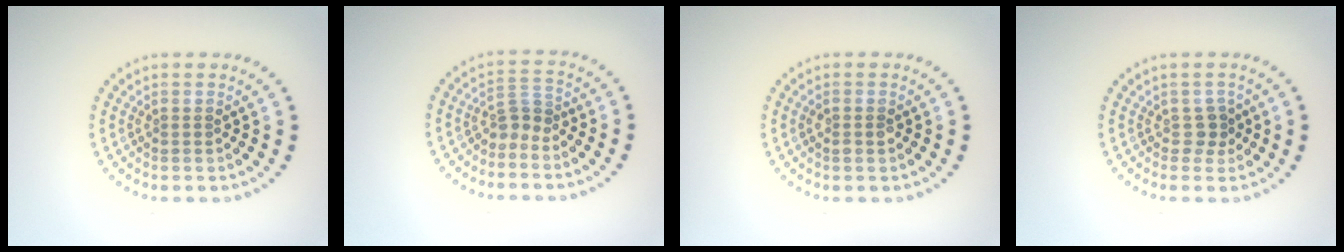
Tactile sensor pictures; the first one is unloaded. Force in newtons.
{"total": 1.8, "press": 1.4, "slide": 1.2}
{"total": 1.1, "press": 1.0, "slide": 0.3}
{"total": 1.3, "press": 1.1, "slide": 0.8}